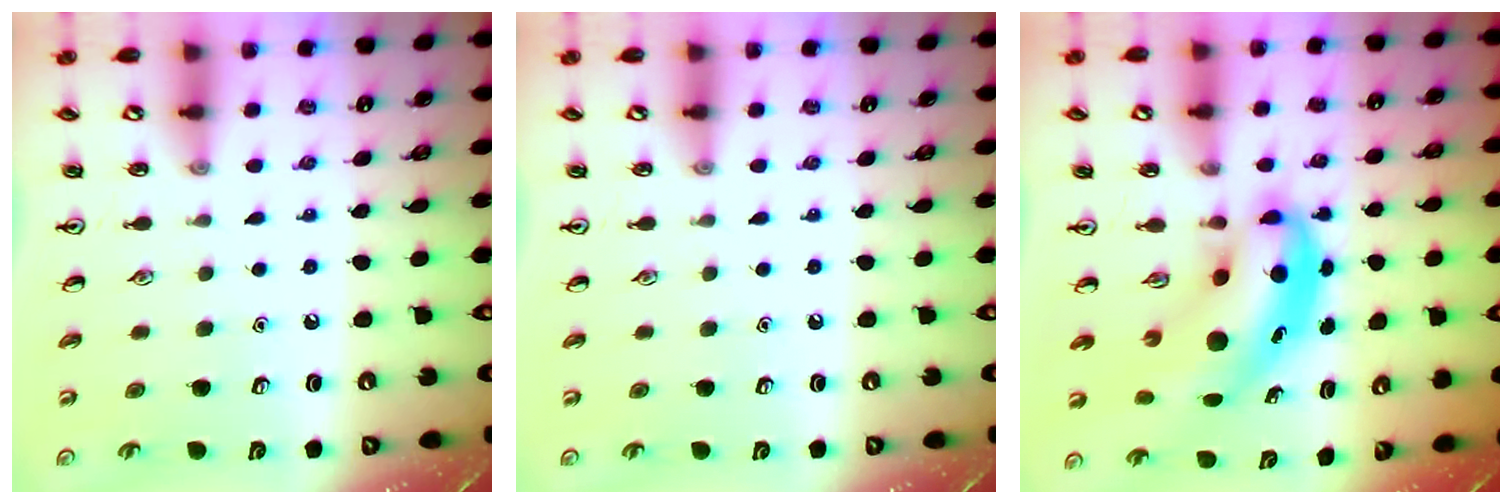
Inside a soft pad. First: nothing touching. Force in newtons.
{"total": 0.0}
{"total": 8.3, "press": 8.0, "slide": 2.2}